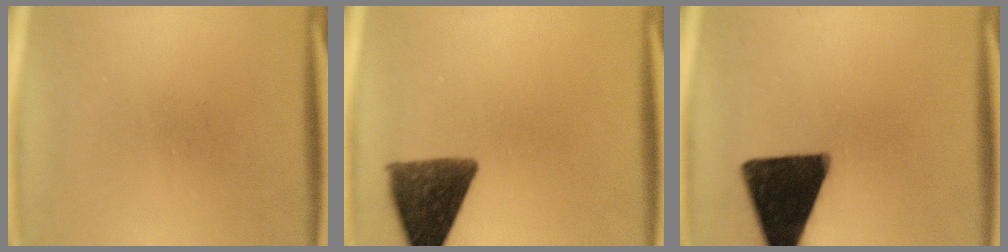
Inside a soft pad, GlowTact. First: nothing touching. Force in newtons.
{"total": 11.0}
{"total": 17.2}